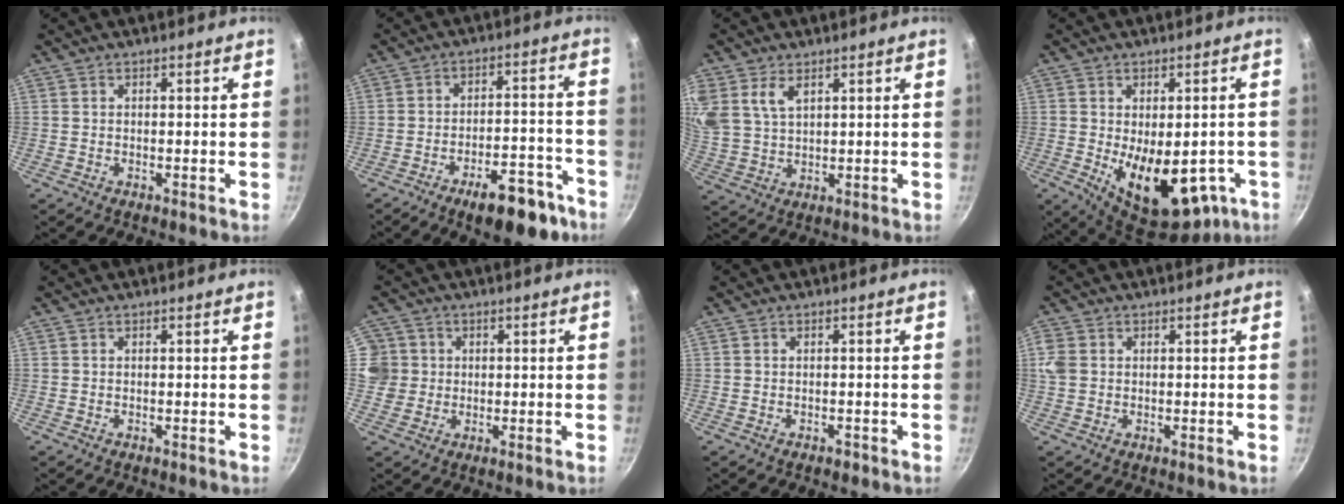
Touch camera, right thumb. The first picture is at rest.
{"total": 12.5, "force": [-8.0, 4.7, 8.4], "torque": [-0.104, 0.060, -0.116]}
{"total": 9.8, "force": [4.4, 6.1, 6.3], "torque": [-0.145, -0.003, 0.099]}
{"total": 18.4, "force": [-5.3, 10.1, 14.4], "torque": [-0.185, -0.002, -0.044]}
{"total": 0.0}
{"total": 6.4, "force": [0.9, 6.3, 0.7], "torque": [0.010, 0.013, 0.015]}
{"total": 0.6, "force": [-0.5, 0.3, 0.3], "torque": [0.000, 0.001, -0.007]}
{"total": 3.2, "force": [0.4, 2.6, 1.9], "torque": [-0.050, 0.006, 0.008]}